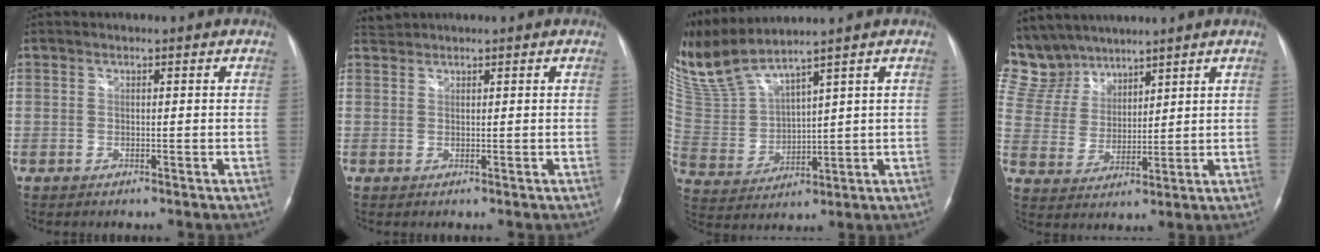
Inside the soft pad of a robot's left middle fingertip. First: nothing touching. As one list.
[{"total": 1.3, "force": [1.2, -0.2, -0.4], "torque": [-0.003, 0.011, 0.031]}, {"total": 11.3, "force": [9.6, 0.1, 5.9], "torque": [-0.143, 0.005, 0.207]}, {"total": 12.0, "force": [10.5, 5.5, 1.5], "torque": [-0.056, 0.023, 0.227]}]